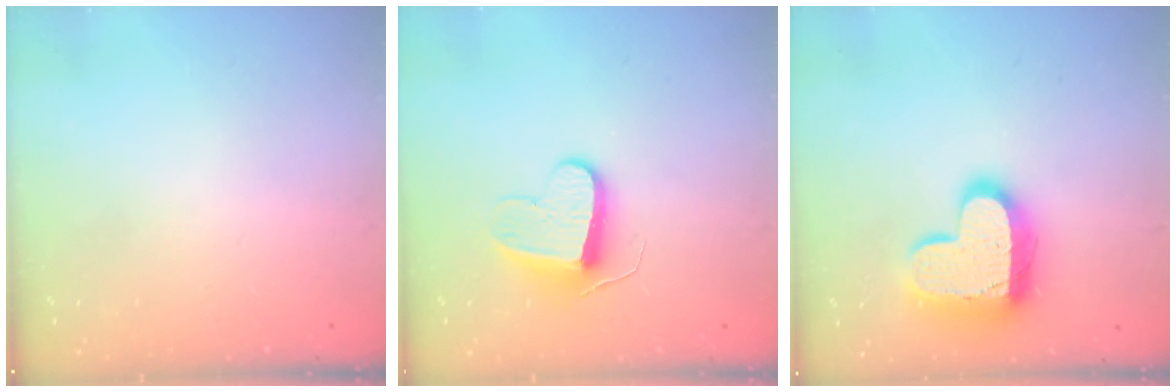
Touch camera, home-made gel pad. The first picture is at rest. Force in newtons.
{"total": 9.2, "press": 9.2, "slide": 0.3}
{"total": 16.8, "press": 16.7, "slide": 1.4}